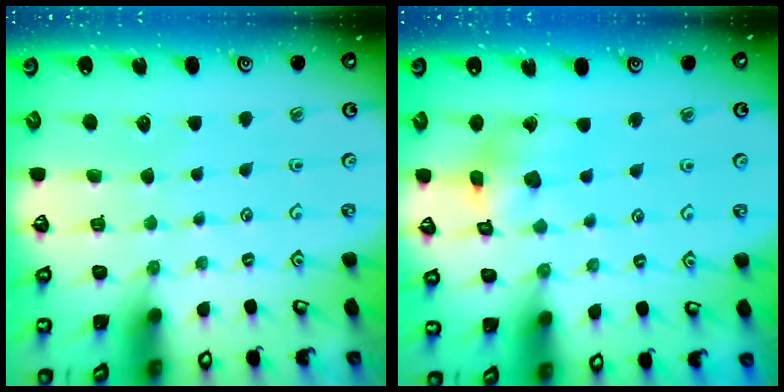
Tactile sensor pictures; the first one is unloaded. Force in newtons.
{"total": 8.7, "press": 8.7, "slide": 0.9}